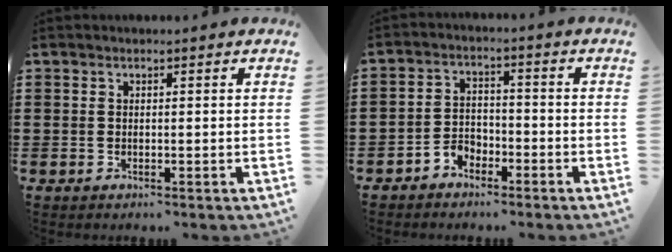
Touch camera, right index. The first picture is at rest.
{"total": 3.1, "force": [-2.6, 1.6, 0.3], "torque": [-0.014, 0.008, -0.055]}